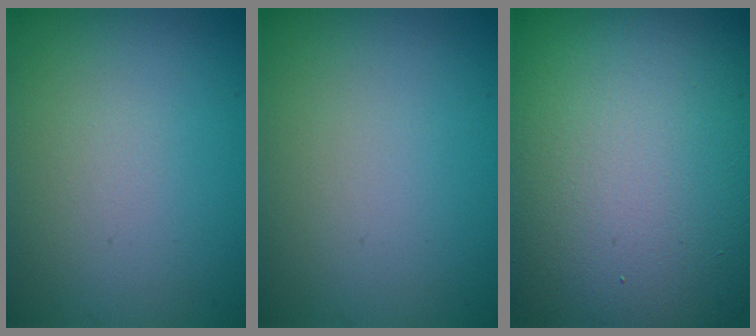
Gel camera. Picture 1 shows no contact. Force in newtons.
{"total": 0.0}
{"total": 18.9, "press": 18.9, "slide": 1.0}